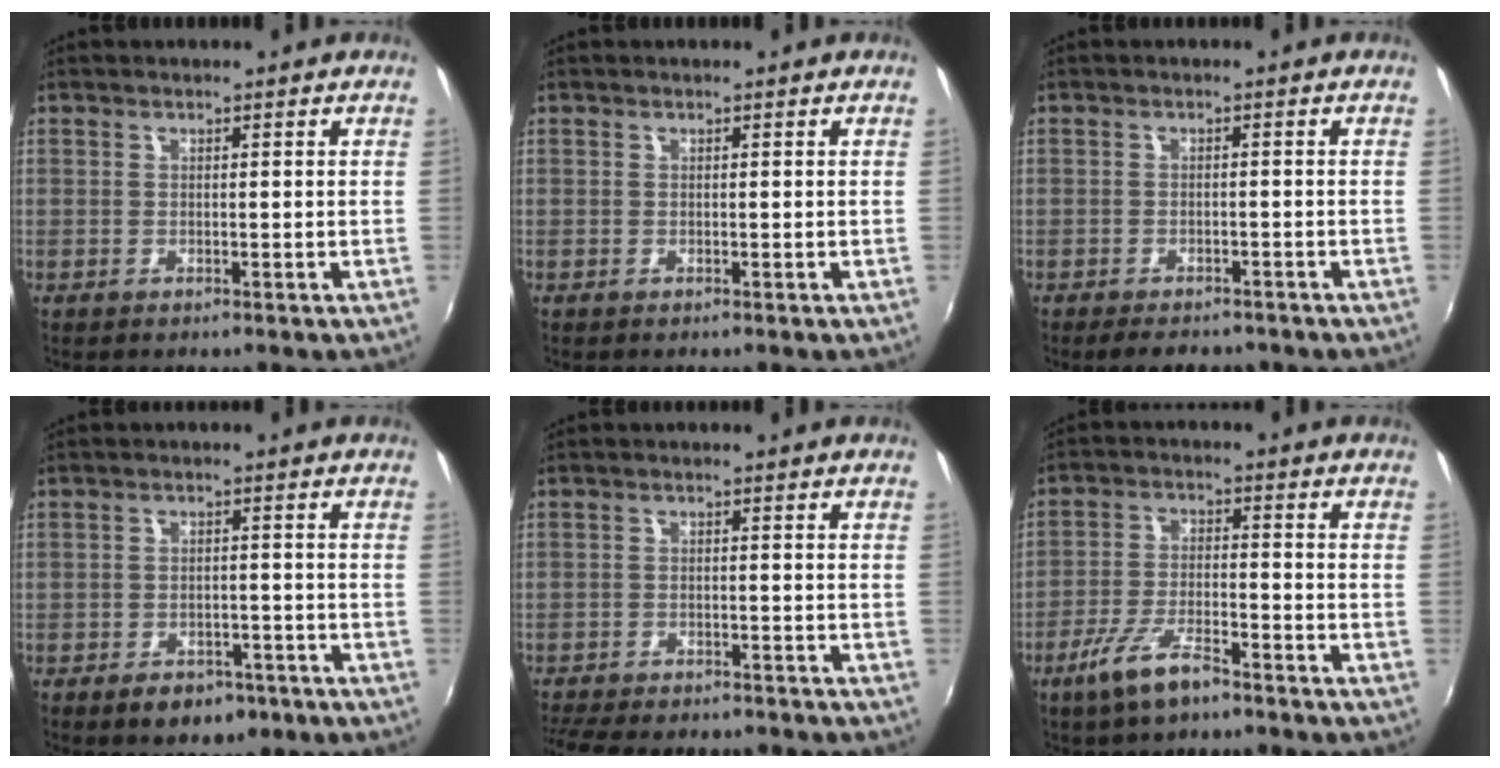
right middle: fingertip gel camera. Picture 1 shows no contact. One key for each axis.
{"total": 0.0}
{"total": 5.2, "fx": -4.2, "fy": 2.0, "fz": 2.3, "tx": -0.053, "ty": -0.010, "tz": -0.063}
{"total": 6.1, "fx": -3.8, "fy": 3.7, "fz": 3.0, "tx": -0.068, "ty": -0.001, "tz": -0.047}
{"total": 11.7, "fx": -10.3, "fy": 2.7, "fz": 4.9, "tx": -0.116, "ty": -0.024, "tz": -0.157}
{"total": 8.2, "fx": -5.5, "fy": 2.0, "fz": 5.7, "tx": -0.124, "ty": -0.008, "tz": -0.104}